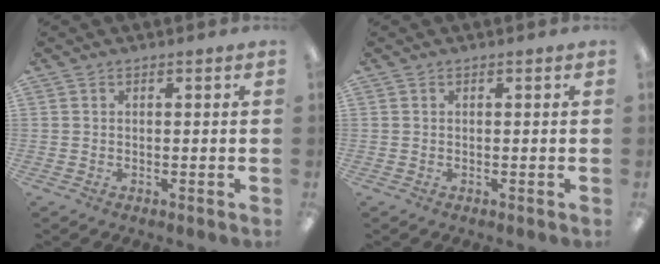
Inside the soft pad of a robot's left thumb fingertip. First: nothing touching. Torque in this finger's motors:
{"motor_torque": [0.00, 0.00, 0.00, 0.00, 0.00]}